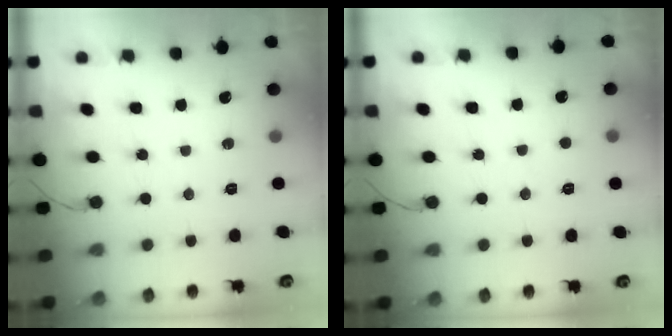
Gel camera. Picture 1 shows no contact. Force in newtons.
{"total": 1.9, "press": 1.9, "slide": 0.2}